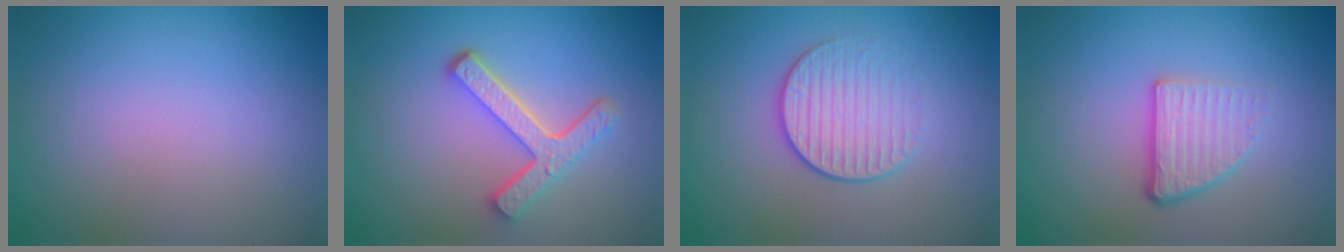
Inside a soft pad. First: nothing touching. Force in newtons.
{"total": 4.5, "press": 3.4, "slide": 2.9}
{"total": 3.3, "press": 2.9, "slide": 1.4}
{"total": 3.8, "press": 2.4, "slide": 3.0}